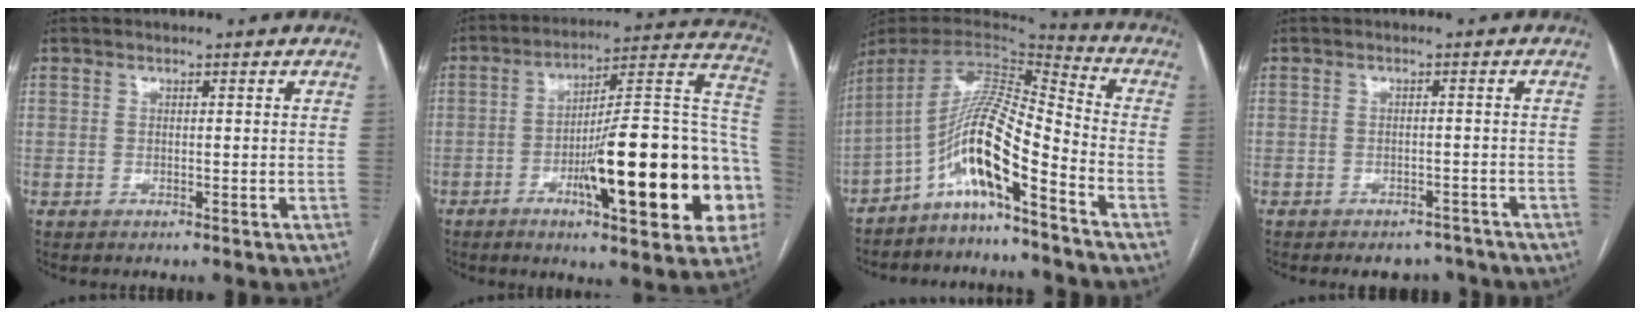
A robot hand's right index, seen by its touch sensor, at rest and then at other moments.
{"total": 25.6, "force": [-6.9, 4.4, 24.3], "torque": [-0.277, 0.019, -0.093]}
{"total": 12.7, "force": [-7.2, 0.8, 10.4], "torque": [-0.189, 0.017, -0.128]}
{"total": 5.2, "force": [-4.6, 2.3, 1.0], "torque": [-0.001, 0.007, -0.059]}